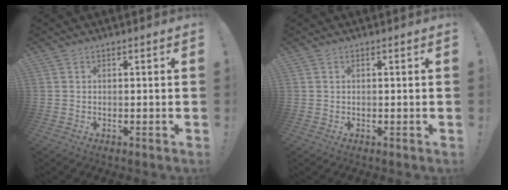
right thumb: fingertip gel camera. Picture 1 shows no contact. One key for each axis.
{"total": 0.0}